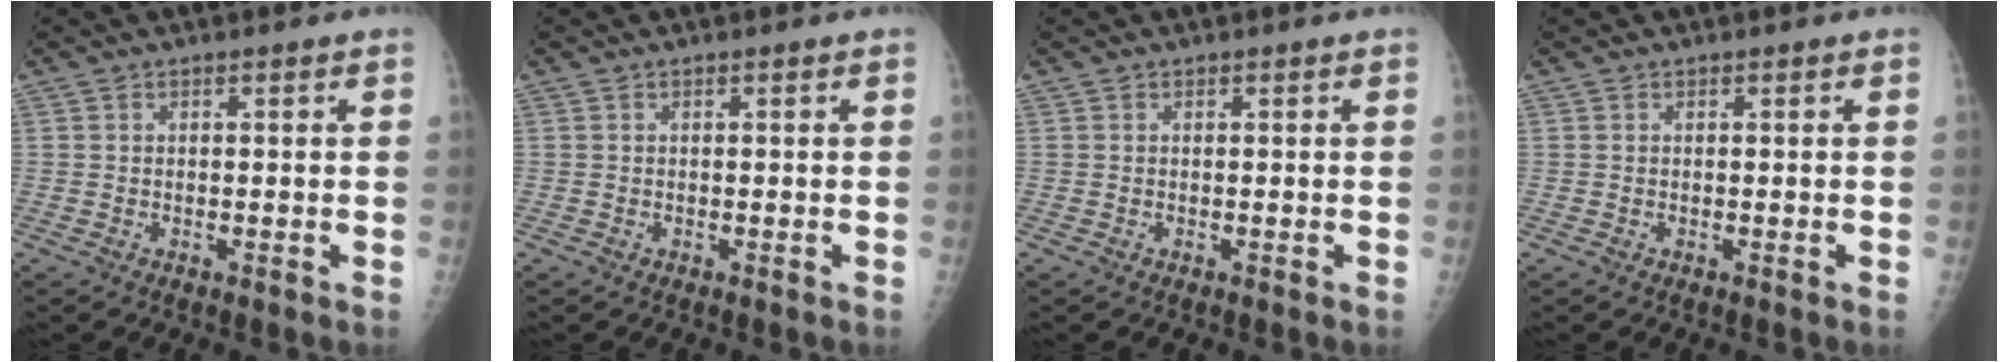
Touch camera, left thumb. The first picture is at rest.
{"total": 0.0}
{"total": 0.0}
{"total": 0.0}